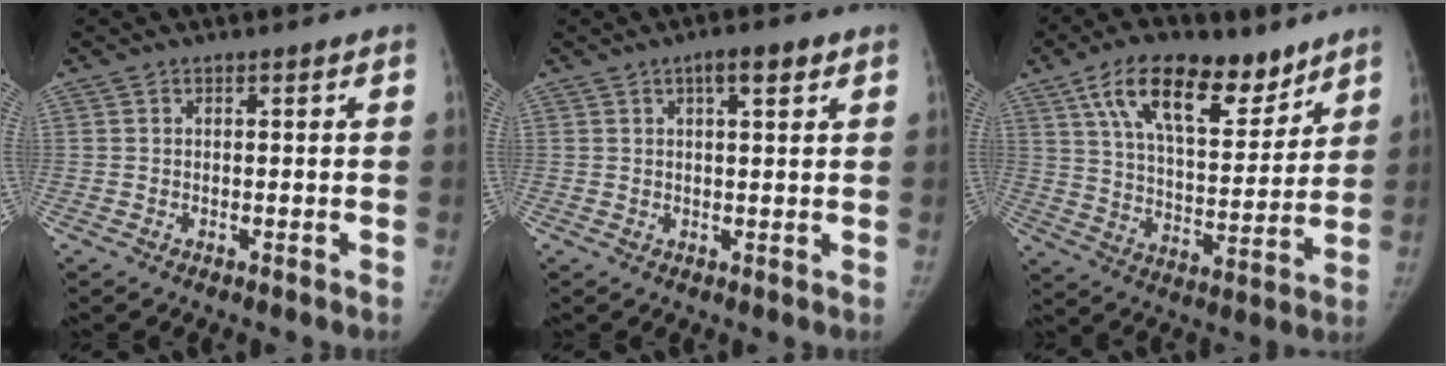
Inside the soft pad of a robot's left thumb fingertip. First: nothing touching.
{"total": 4.0, "force": [2.0, 1.2, 3.2], "torque": [-0.045, -0.002, 0.030]}
{"total": 18.7, "force": [11.4, 8.8, 12.0], "torque": [-0.160, -0.047, 0.197]}